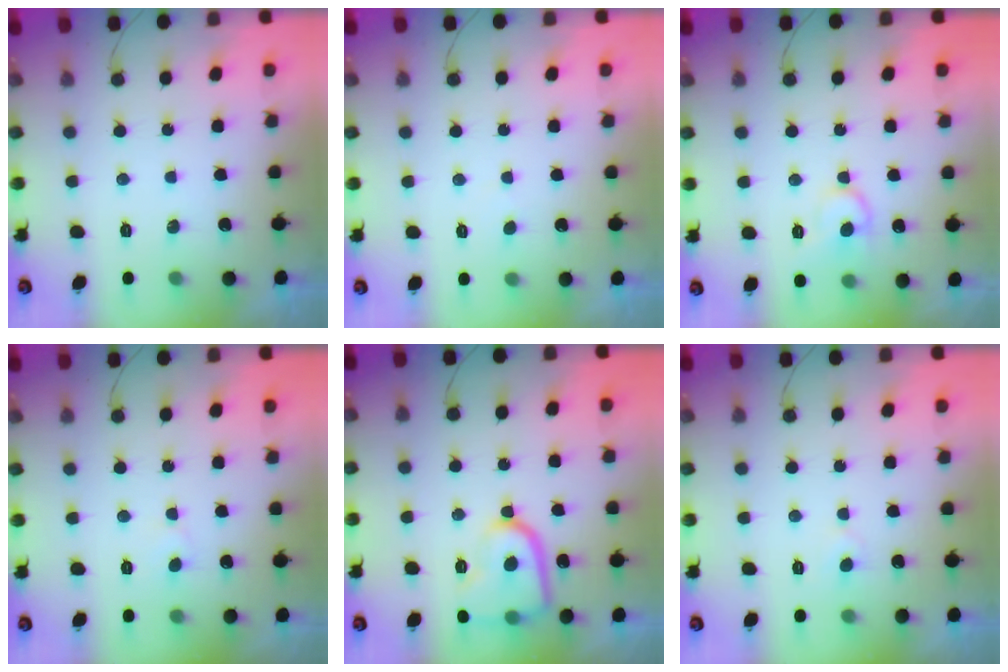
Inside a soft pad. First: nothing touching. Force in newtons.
{"total": 2.6, "press": 2.6, "slide": 0.1}
{"total": 9.5, "press": 9.5, "slide": 0.8}
{"total": 4.0, "press": 4.0, "slide": 0.4}
{"total": 13.9, "press": 13.9, "slide": 1.2}
{"total": 2.9, "press": 2.9, "slide": 0.3}